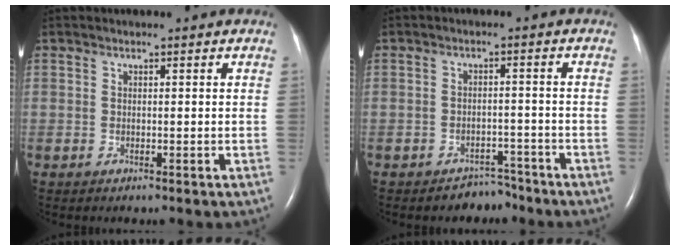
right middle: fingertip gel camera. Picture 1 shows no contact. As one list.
[{"total": 3.0, "force": [-2.7, 1.4, -0.2], "torque": [0.005, 0.006, -0.036]}]